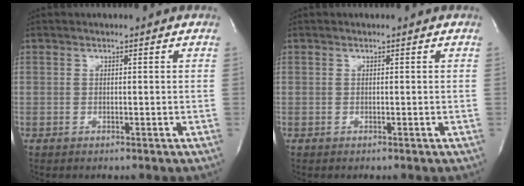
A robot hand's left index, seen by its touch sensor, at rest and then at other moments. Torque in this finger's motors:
{"motor_torque": [0.00, 0.00, 0.00, 0.00]}